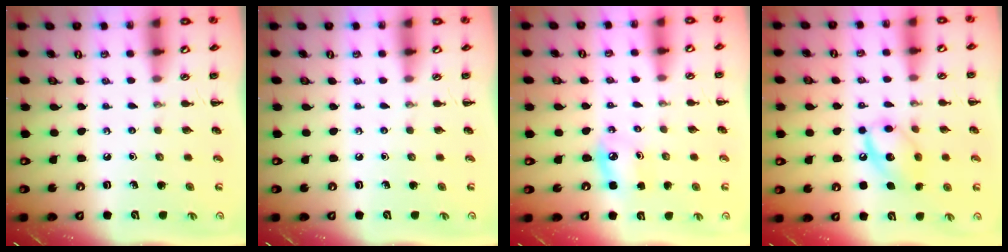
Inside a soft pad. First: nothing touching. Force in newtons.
{"total": 0.0}
{"total": 5.0, "press": 4.8, "slide": 1.1}
{"total": 12.6, "press": 12.5, "slide": 1.8}